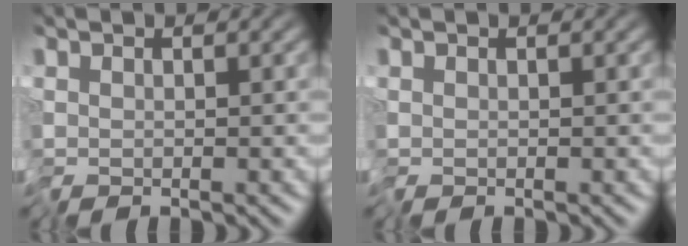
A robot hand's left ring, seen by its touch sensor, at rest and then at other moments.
{"total": 0.0}